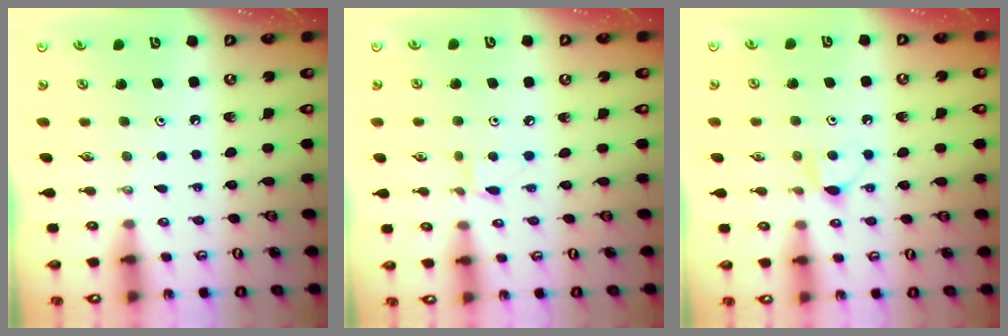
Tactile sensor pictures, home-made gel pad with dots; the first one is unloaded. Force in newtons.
{"total": 3.4, "press": 3.4, "slide": 0.4}
{"total": 5.5, "press": 5.5, "slide": 0.7}